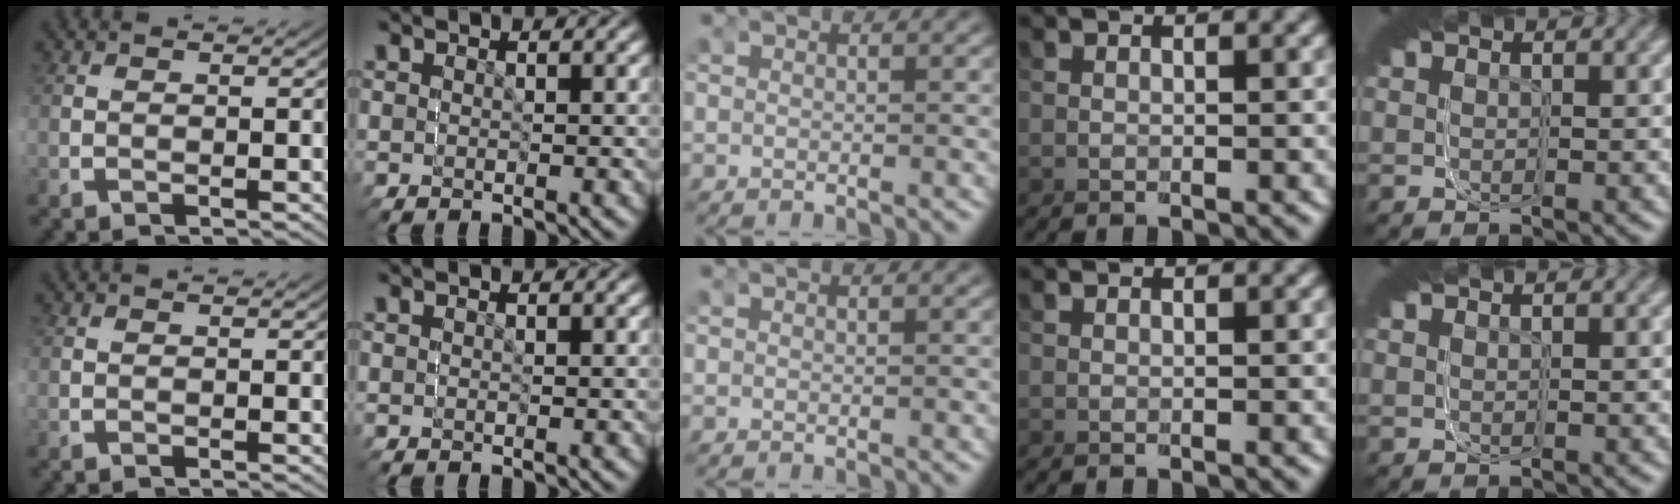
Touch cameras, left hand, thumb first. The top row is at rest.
{}